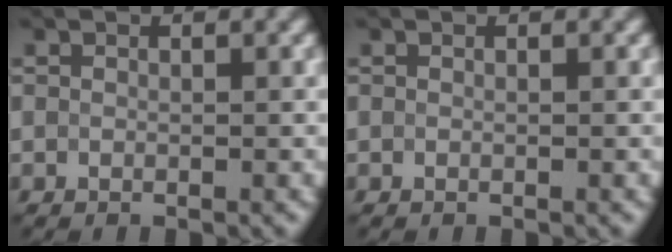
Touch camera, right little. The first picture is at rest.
{"total": 0.0}